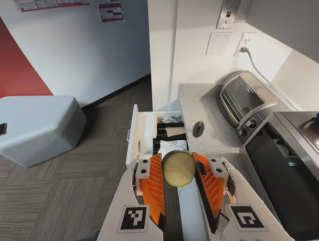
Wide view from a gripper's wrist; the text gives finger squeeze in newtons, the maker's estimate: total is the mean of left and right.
{"total": 8.5, "left": 8.6, "right": 8.3}